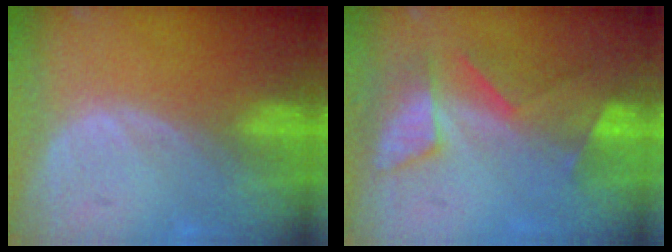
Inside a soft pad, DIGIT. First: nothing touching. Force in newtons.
{"total": 8.4, "press": 7.2, "slide": 4.4}